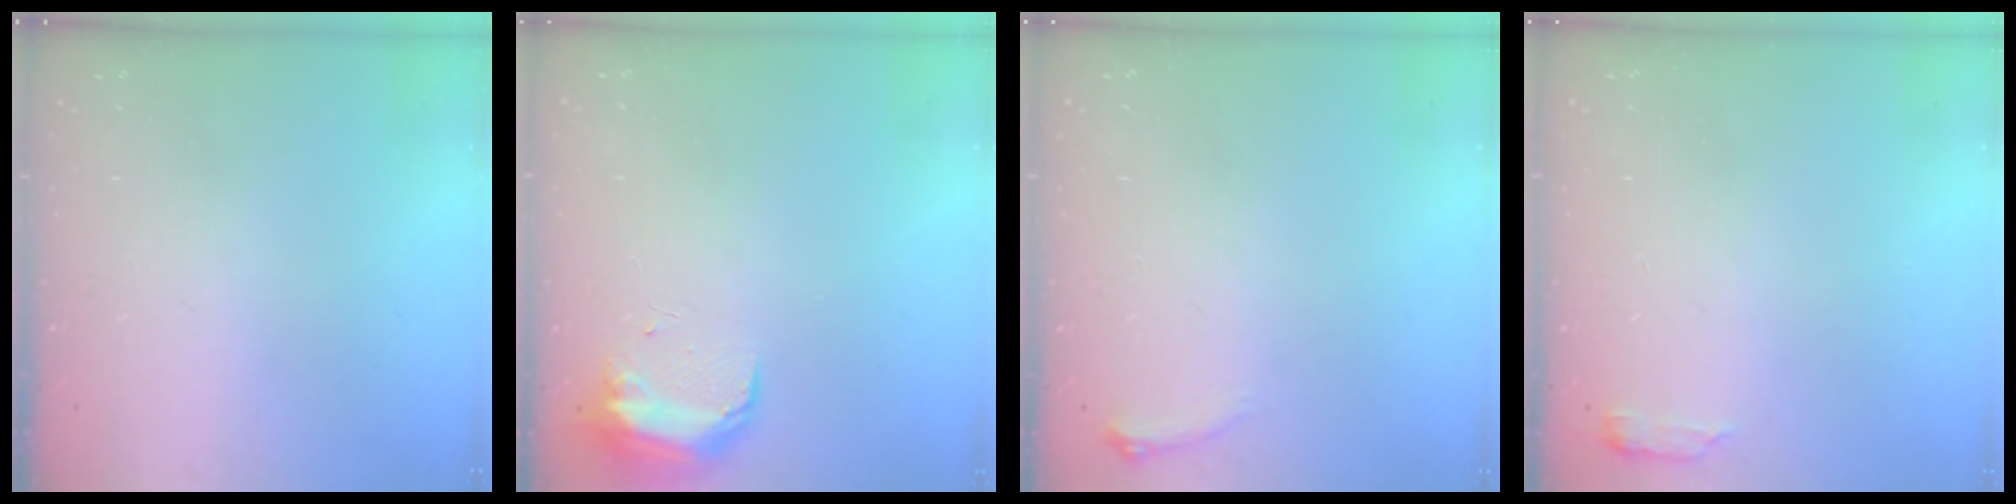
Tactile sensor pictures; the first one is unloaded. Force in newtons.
{"total": 8.9, "press": 8.9, "slide": 0.8}
{"total": 4.5, "press": 4.3, "slide": 1.1}
{"total": 2.9, "press": 2.8, "slide": 0.6}